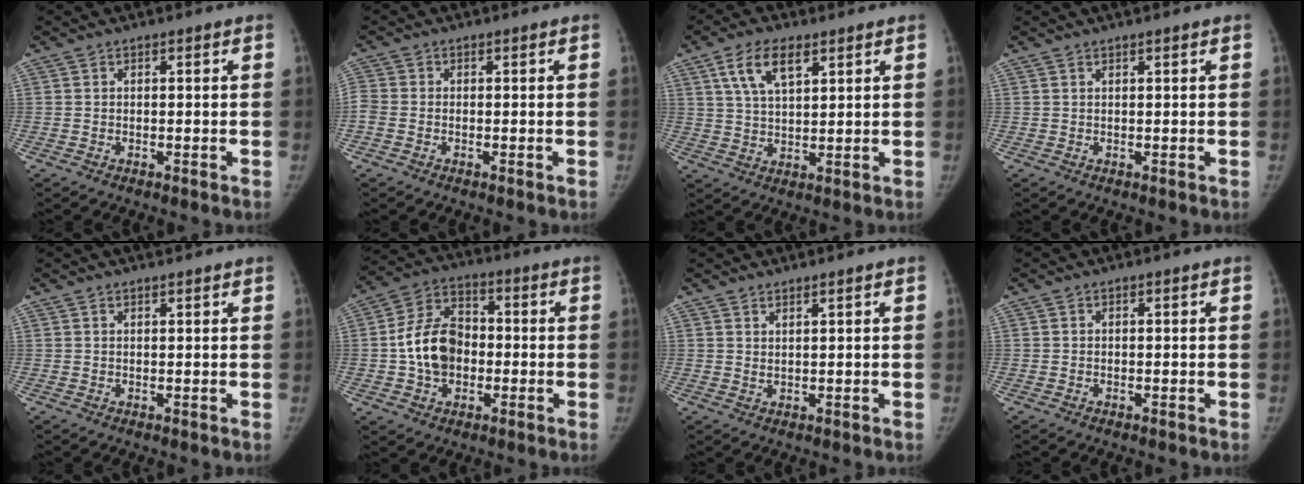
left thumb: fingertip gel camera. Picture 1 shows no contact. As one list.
[{"total": 2.9, "force": [-0.6, 2.1, 1.9], "torque": [-0.053, 0.002, -0.020]}, {"total": 8.4, "force": [4.3, 4.1, 6.0], "torque": [-0.100, -0.013, 0.082]}, {"total": 1.9, "force": [1.6, 0.2, 1.0], "torque": [-0.004, 0.013, 0.023]}, {"total": 2.7, "force": [2.3, 0.7, 1.2], "torque": [-0.002, 0.007, 0.032]}, {"total": 12.2, "force": [-1.2, 9.2, 8.0], "torque": [-0.117, 0.029, -0.025]}, {"total": 1.6, "force": [1.3, 0.1, 0.8], "torque": [-0.011, -0.014, 0.025]}, {"total": 0.0}]